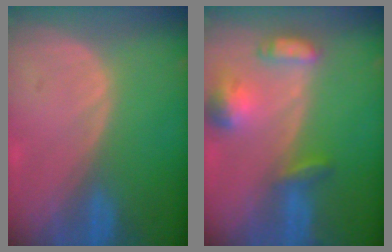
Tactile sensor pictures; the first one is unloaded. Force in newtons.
{"total": 6.7, "press": 6.4, "slide": 2.0}